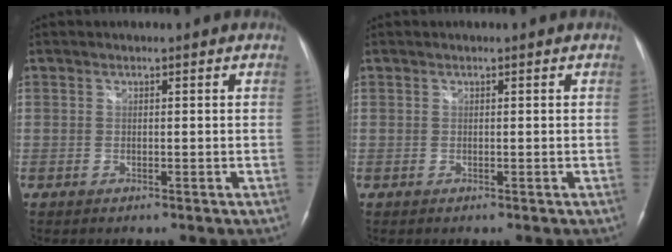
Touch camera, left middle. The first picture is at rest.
{"total": 0.0}